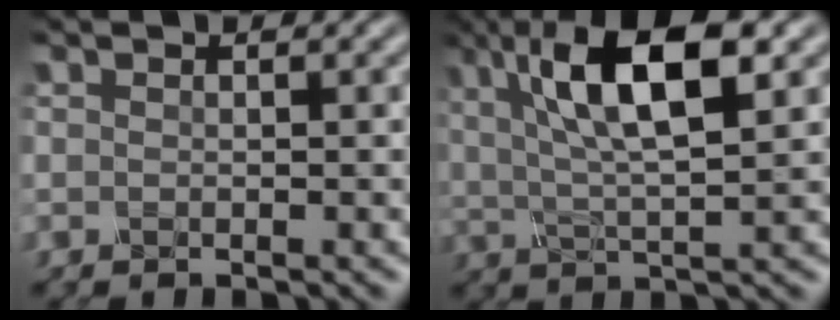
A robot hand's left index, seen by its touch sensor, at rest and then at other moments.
{"total": 9.7, "force": [3.4, 3.0, 8.6], "torque": [-0.154, 0.011, 0.055]}